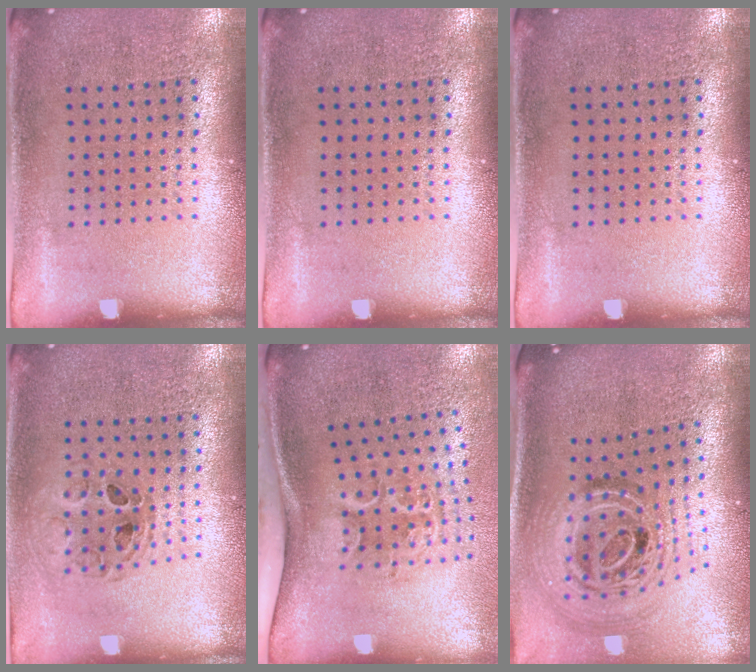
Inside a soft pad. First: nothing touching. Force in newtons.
{"total": 0.0}
{"total": 0.0}
{"total": 0.5, "press": 0.4, "slide": 0.2}
{"total": 2.2, "press": 1.3, "slide": 1.8}
{"total": 2.1, "press": 1.6, "slide": 1.4}